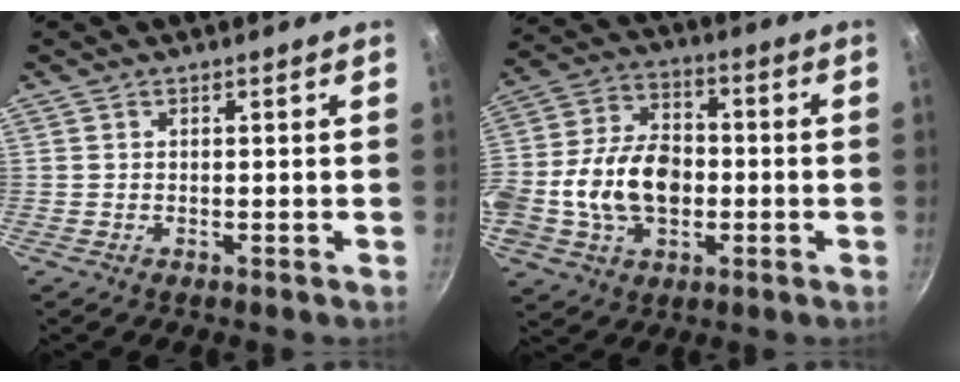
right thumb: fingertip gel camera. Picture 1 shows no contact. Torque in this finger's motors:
{"motor_torque": [0.41, 0.40, 0.47, -0.37, 0.34]}